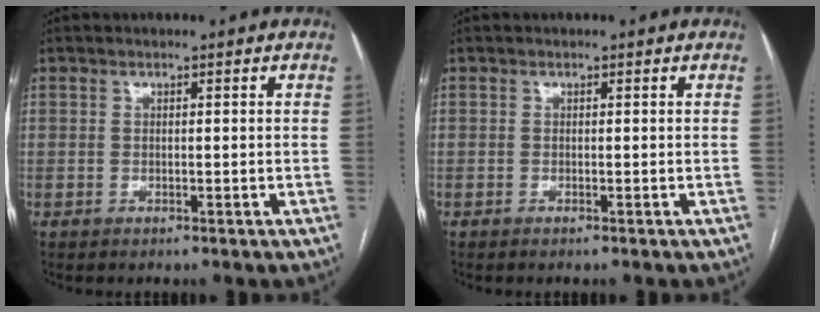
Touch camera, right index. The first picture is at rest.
{"total": 0.0}